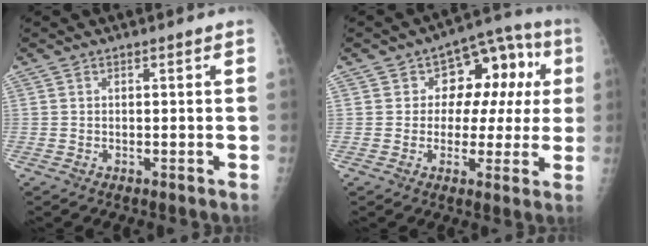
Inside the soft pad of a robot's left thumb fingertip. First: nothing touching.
{"total": 12.0, "force": [2.0, 8.7, 7.9], "torque": [-0.038, 0.034, 0.018]}